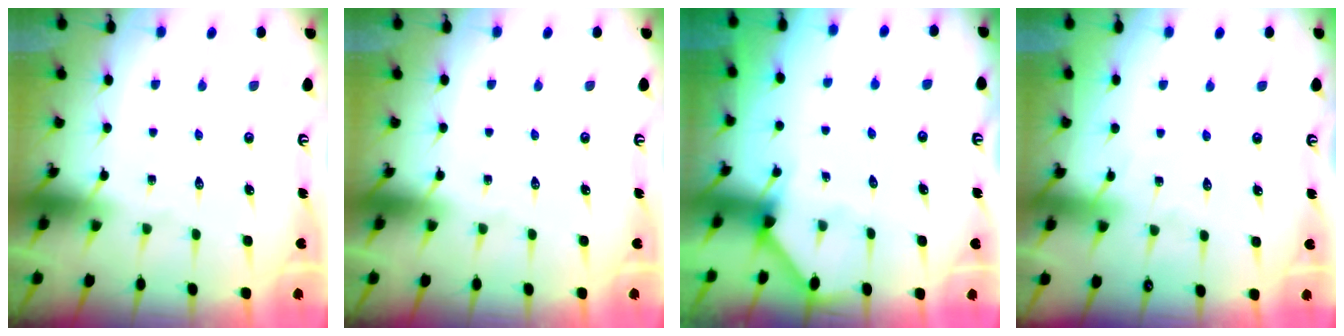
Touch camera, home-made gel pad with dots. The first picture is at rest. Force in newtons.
{"total": 0.0}
{"total": 2.3, "press": 2.3, "slide": 0.3}
{"total": 3.0, "press": 2.9, "slide": 0.4}